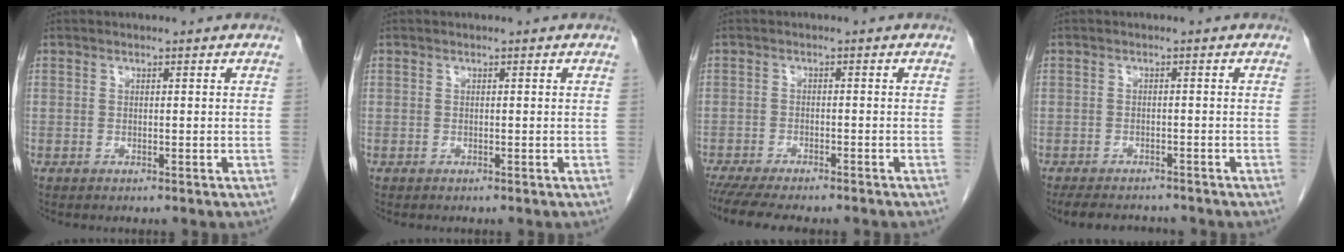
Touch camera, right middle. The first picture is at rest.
{"total": 0.0}
{"total": 11.4, "force": [-9.7, 2.2, 5.5], "torque": [-0.077, -0.010, -0.138]}
{"total": 7.2, "force": [-6.4, 2.1, 2.3], "torque": [-0.033, -0.006, -0.092]}